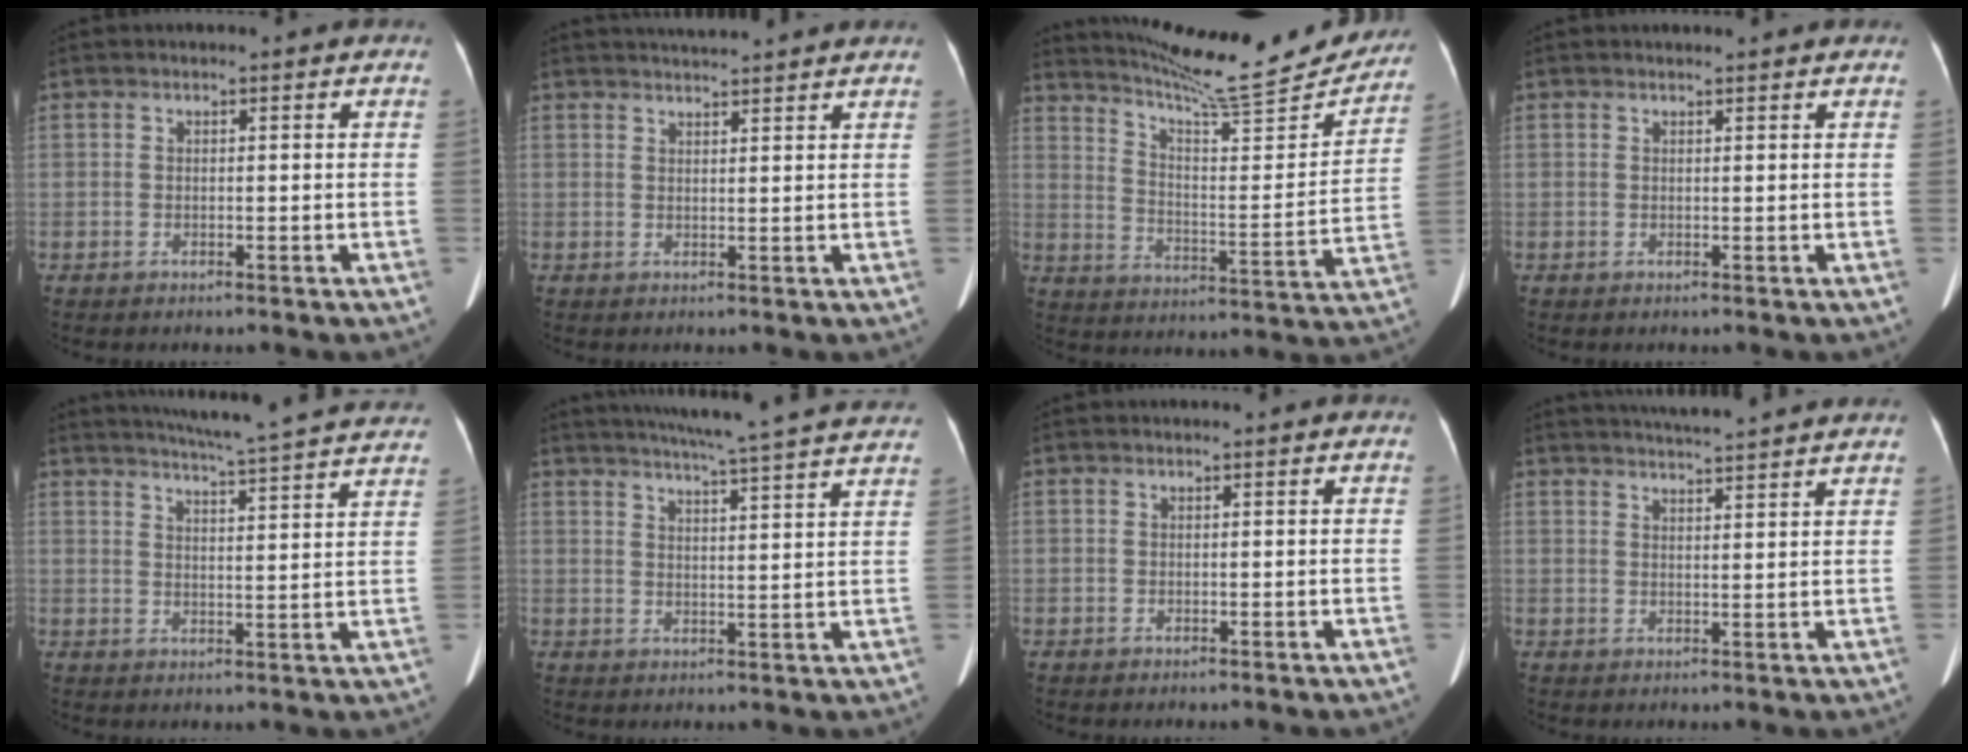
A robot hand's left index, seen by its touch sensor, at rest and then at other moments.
{"total": 6.2, "force": [5.9, -0.2, 1.9], "torque": [-0.032, 0.027, 0.079]}
{"total": 22.0, "force": [20.5, 1.8, 7.9], "torque": [-0.125, -0.053, 0.283]}
{"total": 2.0, "force": [2.0, 0.1, 0.6], "torque": [-0.011, 0.011, 0.027]}
{"total": 21.7, "force": [20.2, 0.0, 8.1], "torque": [-0.128, -0.033, 0.245]}
{"total": 22.0, "force": [20.0, -0.4, 9.2], "torque": [-0.146, -0.018, 0.246]}
{"total": 0.0}
{"total": 10.2, "force": [9.5, -0.4, 3.7], "torque": [-0.064, 0.020, 0.123]}